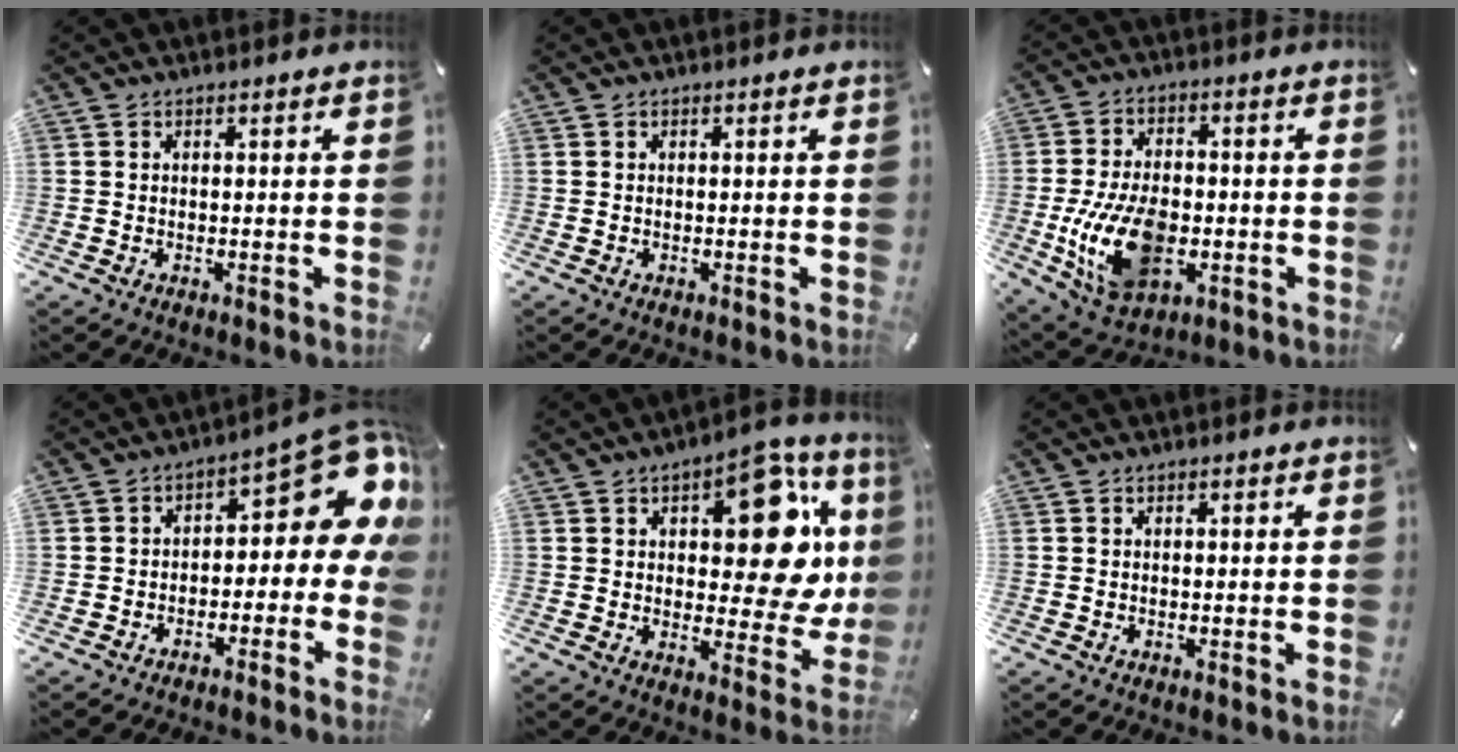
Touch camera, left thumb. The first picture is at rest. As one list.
[{"total": 0.0}, {"total": 16.5, "force": [-3.5, 10.5, 12.2], "torque": [-0.247, -0.003, -0.060]}, {"total": 12.2, "force": [4.4, 6.2, 9.6], "torque": [-0.106, -0.040, 0.069]}, {"total": 19.2, "force": [6.1, 9.8, 15.4], "torque": [-0.187, -0.038, 0.098]}, {"total": 0.6, "force": [0.0, 0.3, 0.5], "torque": [-0.009, 0.001, -0.001]}]